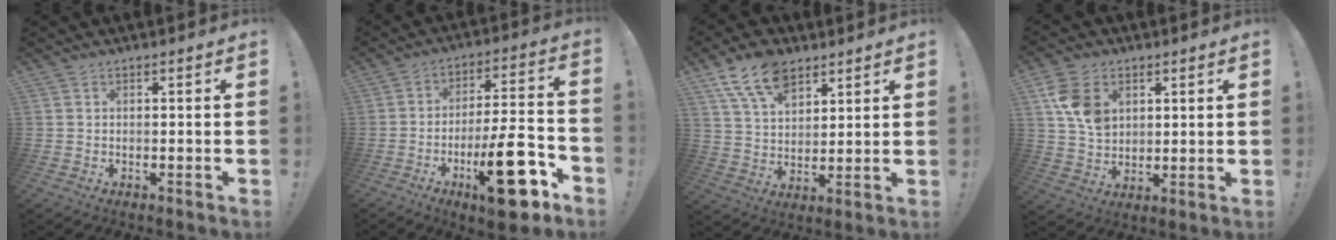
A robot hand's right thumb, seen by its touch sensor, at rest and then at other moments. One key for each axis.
{"total": 21.9, "fx": -9.9, "fy": 6.3, "fz": 18.4, "tx": -0.280, "ty": 0.058, "tz": -0.148}
{"total": 13.0, "fx": 8.3, "fy": 7.3, "fz": 7.0, "tx": -0.126, "ty": -0.033, "tz": 0.158}
{"total": 11.5, "fx": 4.1, "fy": 8.4, "fz": 6.8, "tx": -0.112, "ty": -0.008, "tz": 0.082}